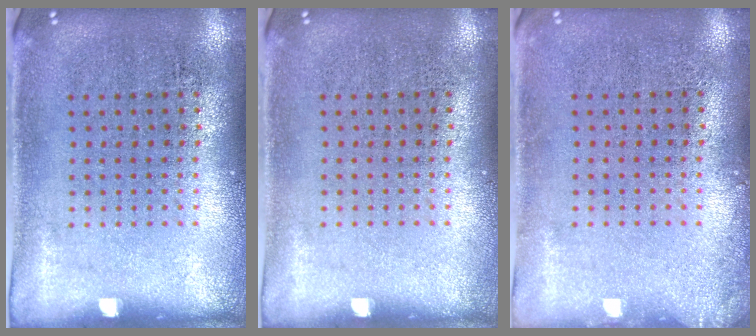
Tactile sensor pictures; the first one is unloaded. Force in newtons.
{"total": 0.0}
{"total": 0.9, "press": 0.9, "slide": 0.1}